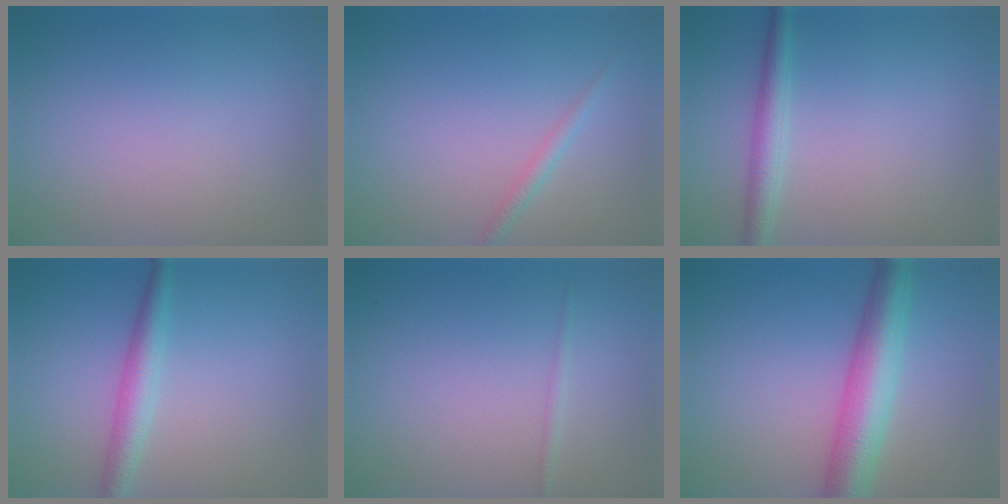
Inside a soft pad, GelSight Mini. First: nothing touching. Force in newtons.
{"total": 1.2, "press": 1.2, "slide": 0.0}
{"total": 2.3, "press": 2.3, "slide": 0.0}
{"total": 2.7, "press": 2.7, "slide": 0.0}
{"total": 0.7, "press": 0.7, "slide": 0.1}
{"total": 6.4, "press": 6.4, "slide": 0.2}